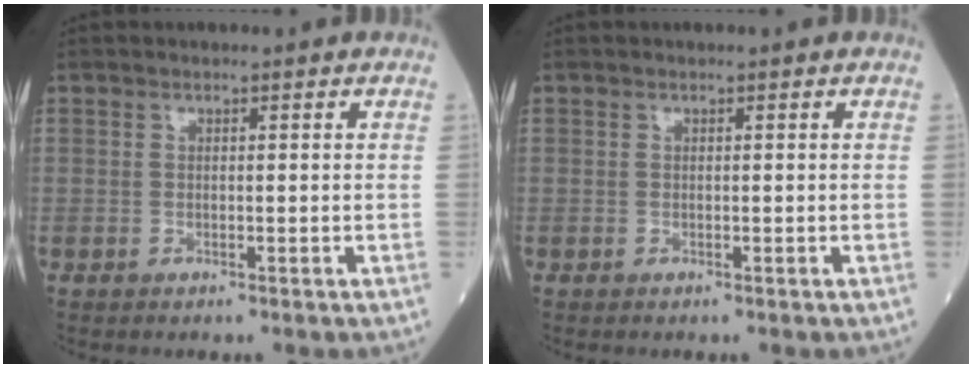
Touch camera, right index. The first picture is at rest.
{"total": 0.0}